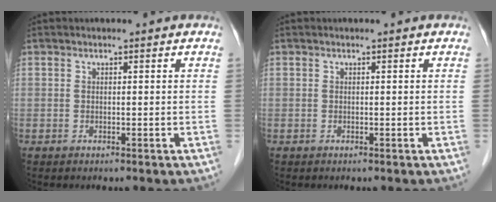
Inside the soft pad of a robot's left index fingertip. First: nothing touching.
{"total": 0.0}